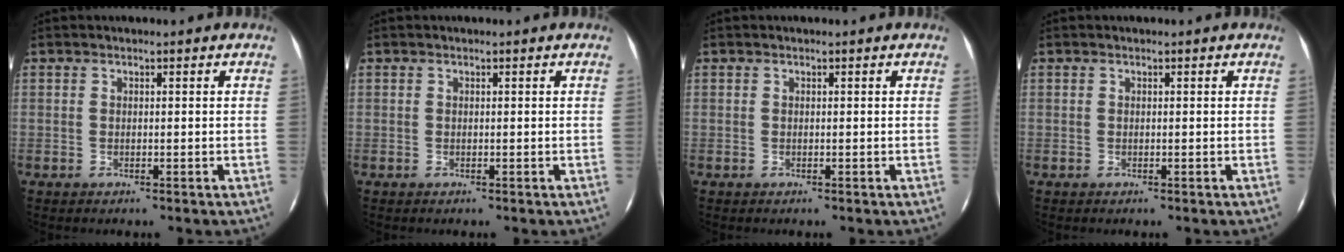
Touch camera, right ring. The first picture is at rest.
{"total": 0.0}
{"total": 0.0}
{"total": 0.0}